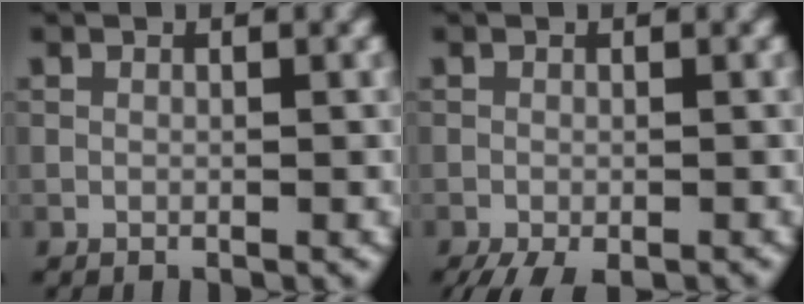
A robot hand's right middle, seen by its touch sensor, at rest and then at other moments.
{"total": 3.5, "force": [-2.5, 1.0, 2.2], "torque": [-0.035, -0.009, -0.040]}